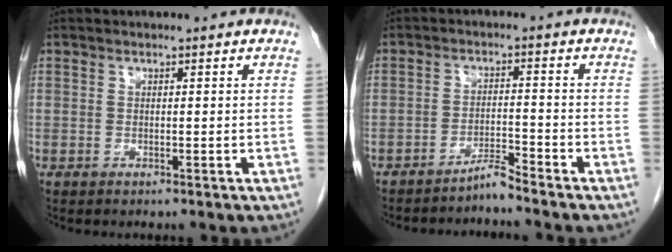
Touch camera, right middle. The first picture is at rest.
{"total": 3.1, "force": [-2.9, -0.6, 0.7], "torque": [-0.007, -0.012, -0.054]}